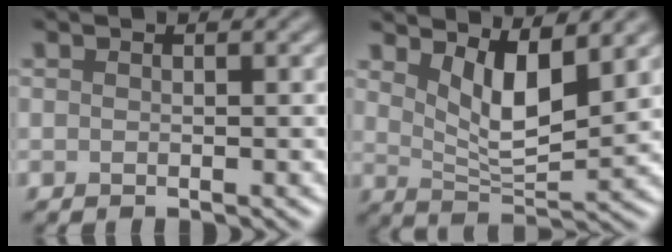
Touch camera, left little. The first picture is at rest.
{"total": 5.3, "force": [2.7, 1.9, 4.2], "torque": [-0.083, -0.015, 0.051]}